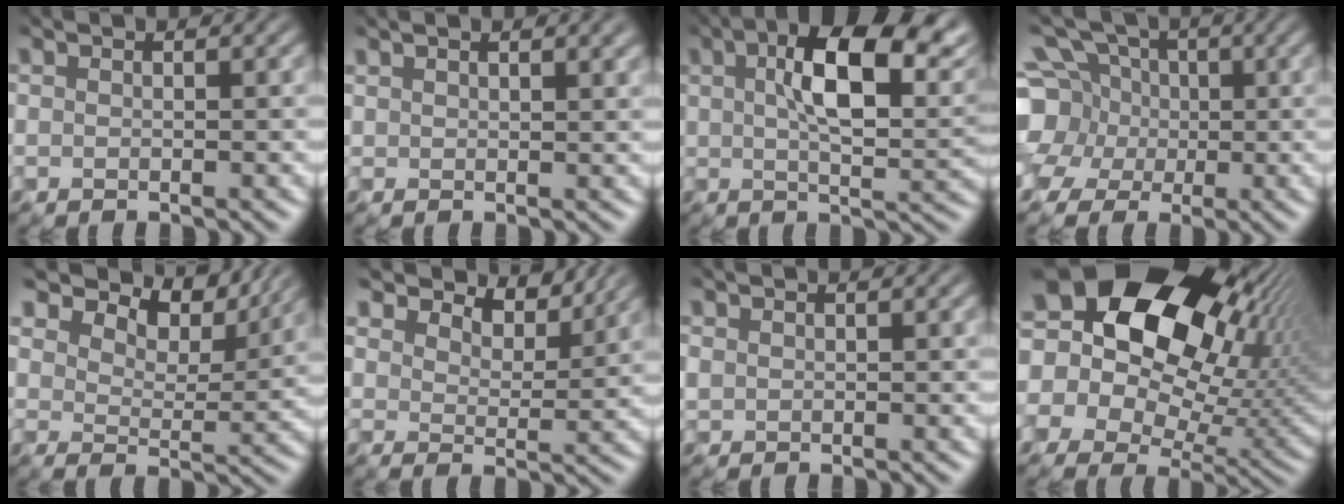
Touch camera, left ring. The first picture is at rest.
{"total": 2.5, "force": [1.7, 0.6, 1.7], "torque": [-0.017, 0.004, 0.030]}
{"total": 10.8, "force": [3.8, 4.1, 9.2], "torque": [-0.150, 0.007, 0.054]}
{"total": 12.6, "force": [2.2, 10.8, 6.2], "torque": [-0.146, 0.030, 0.000]}
{"total": 10.2, "force": [8.2, 4.0, 4.5], "torque": [-0.080, -0.008, 0.112]}
{"total": 6.8, "force": [6.0, 2.3, 2.5], "torque": [-0.050, -0.005, 0.092]}
{"total": 0.5, "force": [0.2, 0.5, 0.2], "torque": [-0.003, -0.001, 0.004]}
{"total": 21.6, "force": [9.2, 14.3, 13.2], "torque": [-0.215, 0.053, 0.151]}